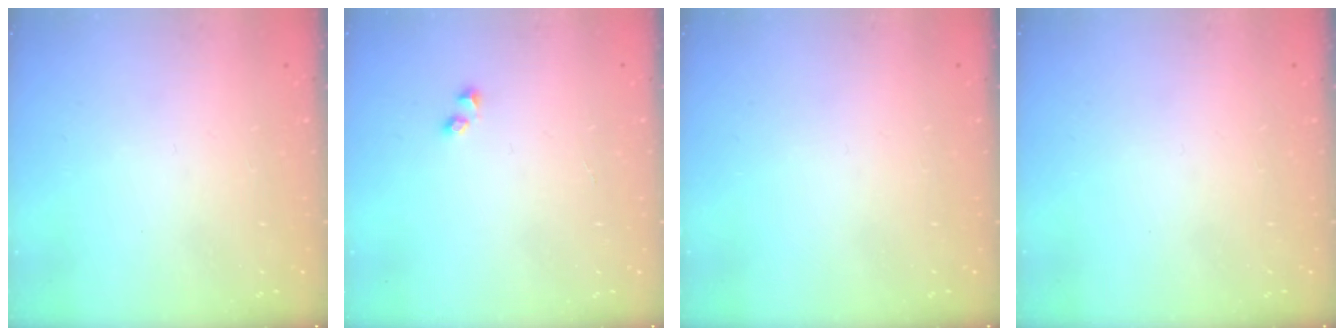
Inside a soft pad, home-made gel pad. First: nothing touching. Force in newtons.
{"total": 1.9, "press": 1.8, "slide": 0.7}
{"total": 0.0}
{"total": 0.0}